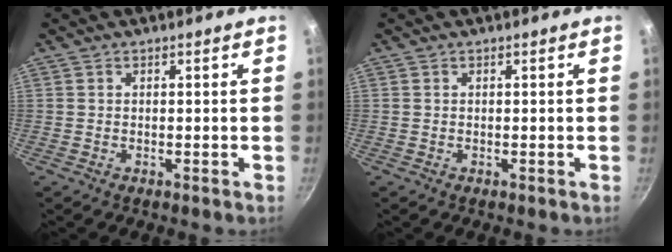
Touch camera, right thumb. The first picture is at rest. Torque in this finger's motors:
{"motor_torque": [-0.01, 0.01, 0.00, 0.00, 0.00]}